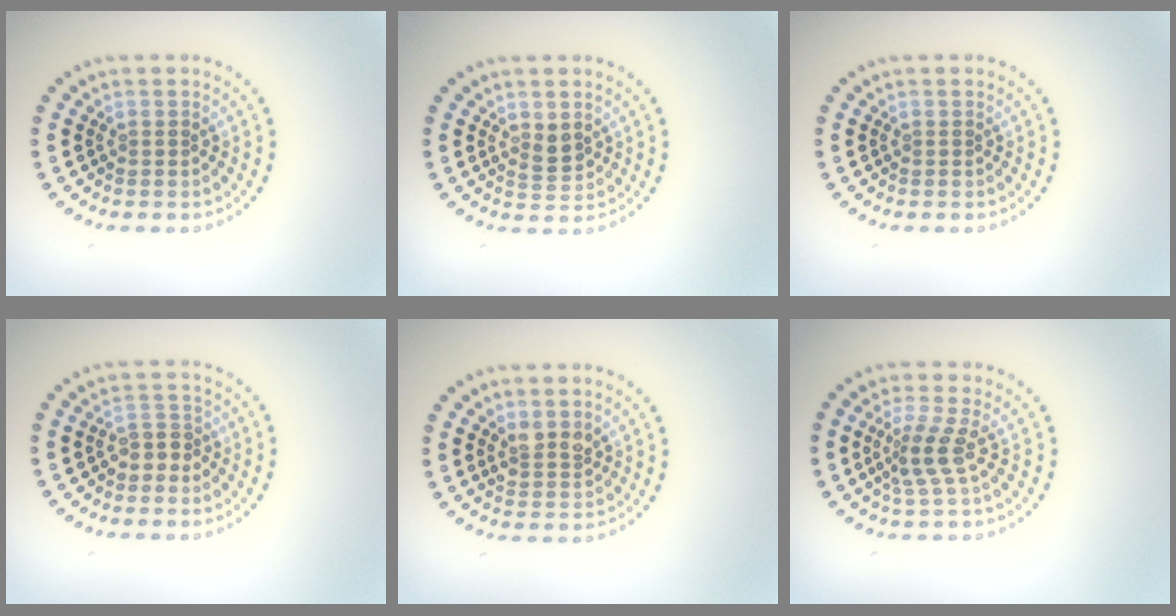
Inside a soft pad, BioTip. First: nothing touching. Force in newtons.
{"total": 1.8, "press": 1.7, "slide": 0.7}
{"total": 0.0}
{"total": 1.9, "press": 1.6, "slide": 0.9}
{"total": 1.7, "press": 1.5, "slide": 0.9}
{"total": 2.6, "press": 1.8, "slide": 1.8}